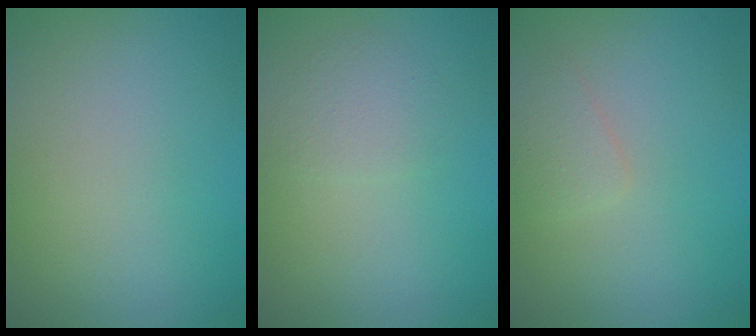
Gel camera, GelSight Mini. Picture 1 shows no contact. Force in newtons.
{"total": 1.6, "press": 1.6, "slide": 0.0}
{"total": 1.2, "press": 1.2, "slide": 0.0}